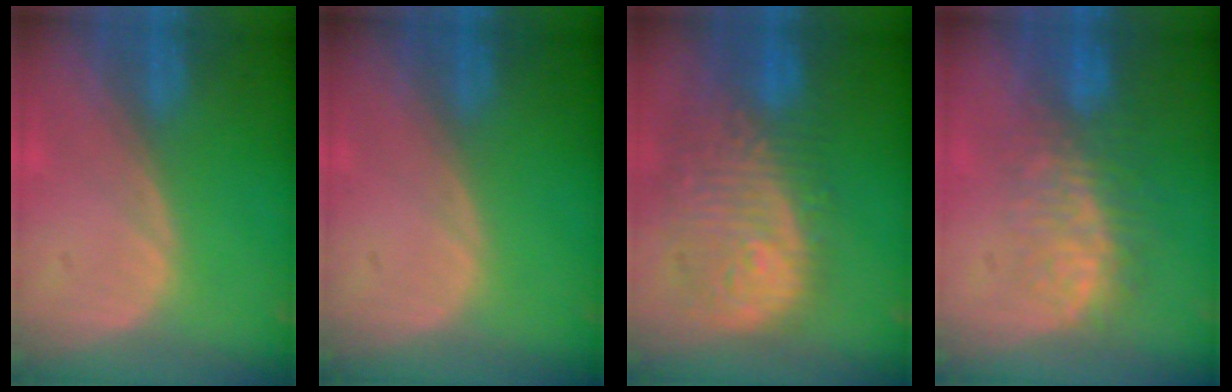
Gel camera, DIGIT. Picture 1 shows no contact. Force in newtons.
{"total": 0.0}
{"total": 12.0, "press": 10.7, "slide": 5.4}
{"total": 8.1, "press": 7.5, "slide": 2.9}